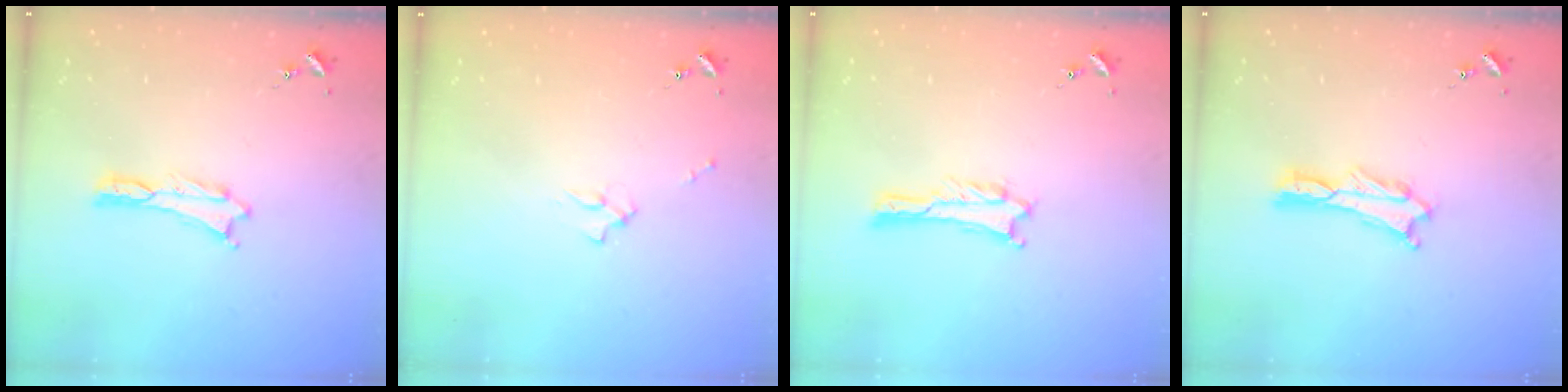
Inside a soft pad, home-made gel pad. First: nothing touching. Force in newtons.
{"total": 1.7, "press": 1.6, "slide": 0.2}
{"total": 0.9, "press": 0.9, "slide": 0.1}
{"total": 1.1, "press": 1.1, "slide": 0.2}